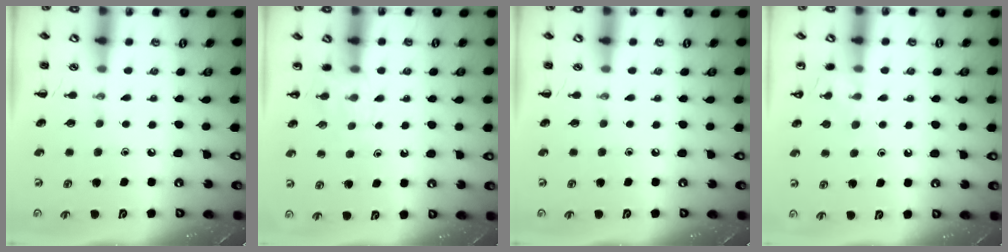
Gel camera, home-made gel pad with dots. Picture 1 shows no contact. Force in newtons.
{"total": 4.8, "press": 4.6, "slide": 1.5}
{"total": 0.0}
{"total": 7.4, "press": 7.3, "slide": 1.5}